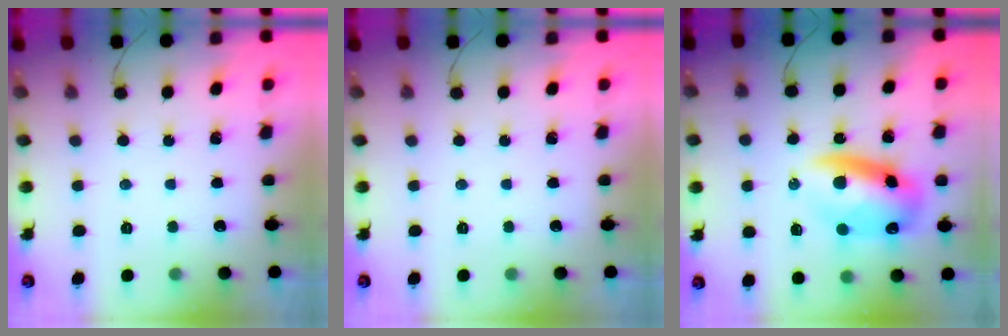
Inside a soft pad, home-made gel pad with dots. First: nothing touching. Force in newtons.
{"total": 0.0}
{"total": 12.0, "press": 11.6, "slide": 3.2}